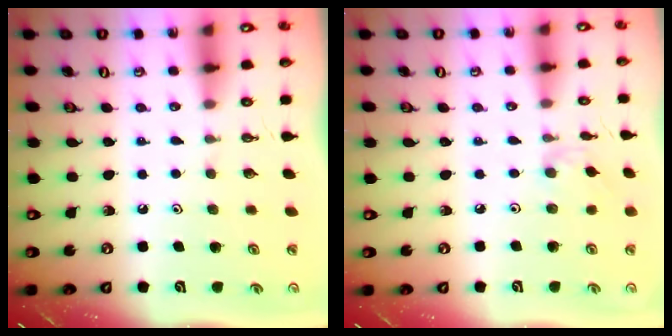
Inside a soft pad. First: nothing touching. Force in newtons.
{"total": 2.0, "press": 1.9, "slide": 0.5}